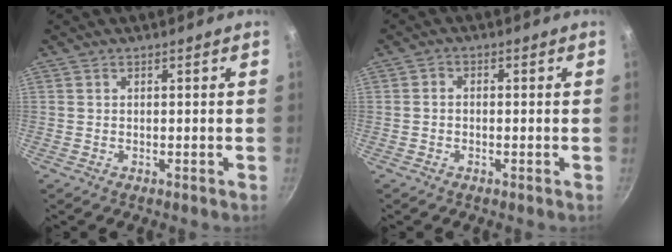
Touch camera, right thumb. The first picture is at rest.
{"total": 1.5, "force": [-0.6, 1.0, 0.8], "torque": [-0.017, 0.009, -0.015]}